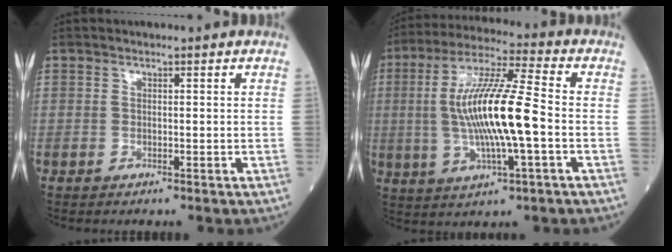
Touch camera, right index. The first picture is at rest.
{"total": 14.8, "force": [-1.3, 1.5, 14.7], "torque": [-0.288, 0.004, -0.024]}